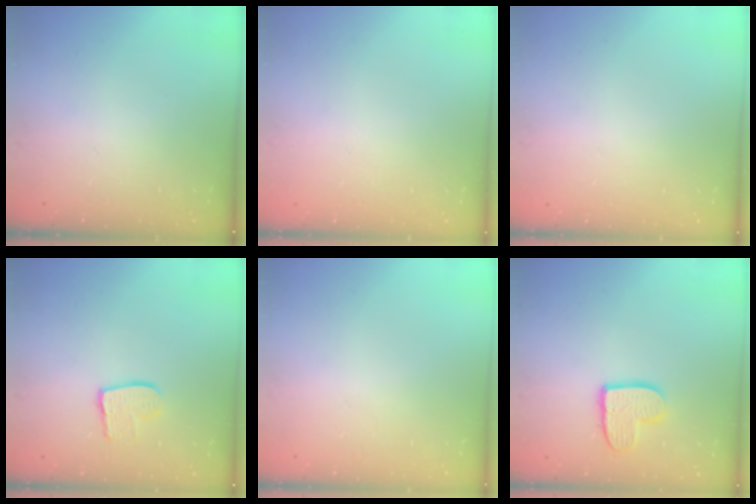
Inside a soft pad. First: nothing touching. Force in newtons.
{"total": 0.0}
{"total": 0.0}
{"total": 9.9, "press": 9.9, "slide": 0.8}
{"total": 0.0}
{"total": 10.9, "press": 10.8, "slide": 0.7}